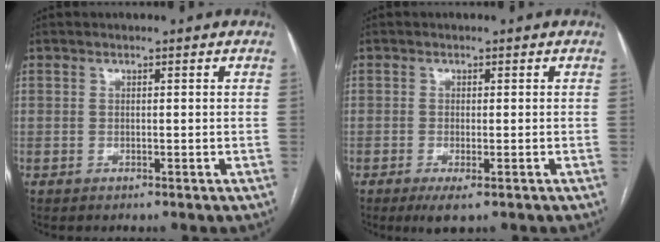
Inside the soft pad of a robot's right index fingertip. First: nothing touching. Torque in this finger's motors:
{"motor_torque": [0.47, 0.00, 0.06, 0.04]}